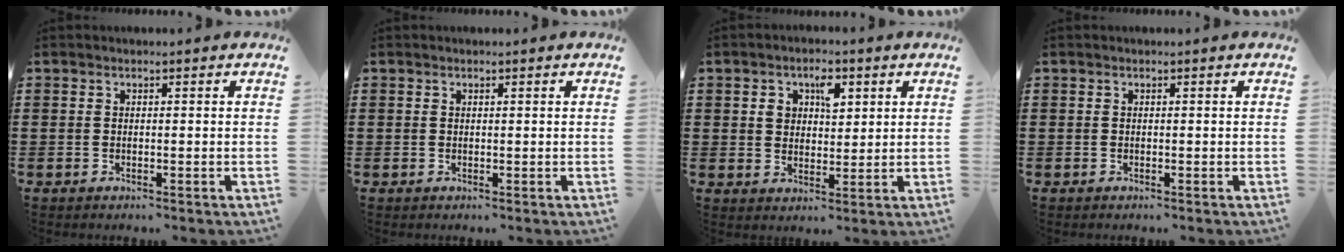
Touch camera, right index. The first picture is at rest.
{"total": 0.5, "force": [0.3, 0.4, 0.0], "torque": [0.000, 0.004, 0.005]}
{"total": 4.3, "force": [1.9, 2.8, 2.8], "torque": [-0.048, 0.009, 0.028]}
{"total": 0.0}